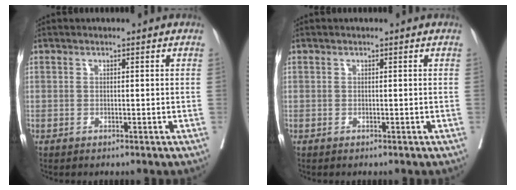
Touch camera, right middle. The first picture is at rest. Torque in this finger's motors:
{"motor_torque": [0.02, -0.02, -0.45, -0.21]}